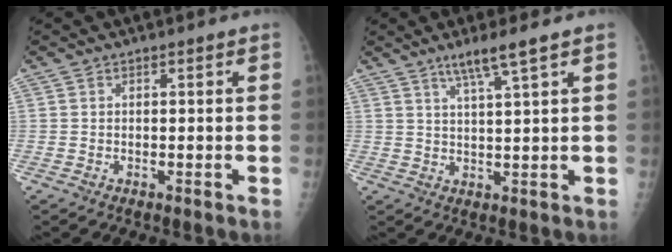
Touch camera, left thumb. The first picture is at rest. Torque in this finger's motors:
{"motor_torque": [0.27, -0.26, 0.43, -0.19, 0.08]}